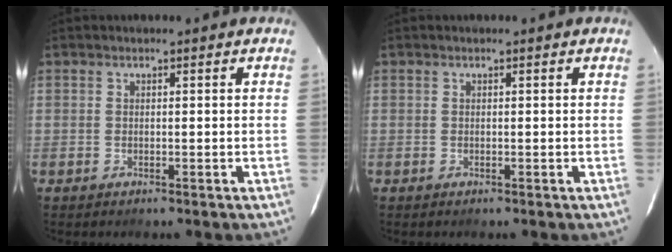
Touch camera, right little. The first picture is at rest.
{"total": 0.0}